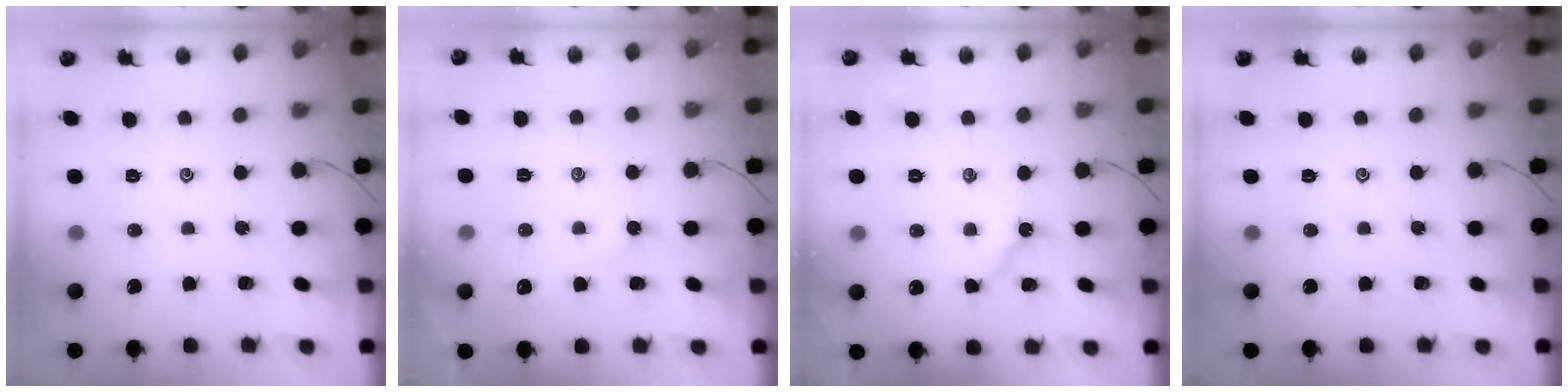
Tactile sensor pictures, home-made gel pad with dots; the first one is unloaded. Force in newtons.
{"total": 2.9, "press": 2.8, "slide": 0.6}
{"total": 3.6, "press": 3.6, "slide": 0.3}
{"total": 0.0}